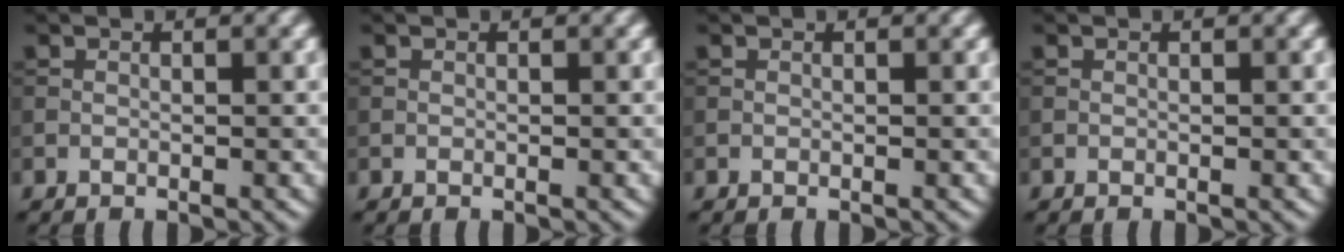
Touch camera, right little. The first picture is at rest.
{"total": 0.0}
{"total": 0.0}
{"total": 0.0}